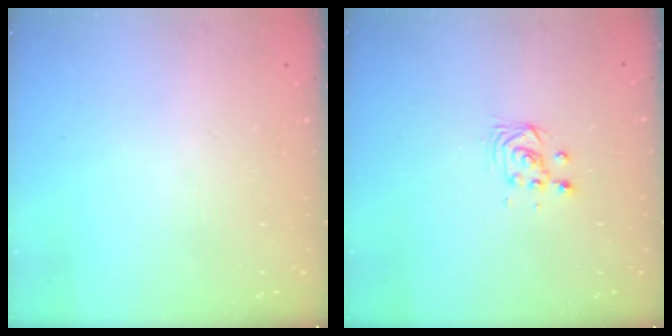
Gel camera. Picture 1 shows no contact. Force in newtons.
{"total": 3.7, "press": 3.7, "slide": 0.3}